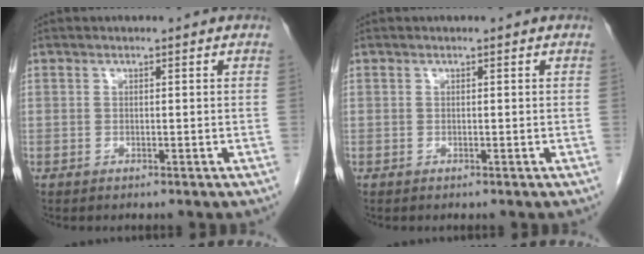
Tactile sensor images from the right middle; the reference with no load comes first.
{"total": 0.0}